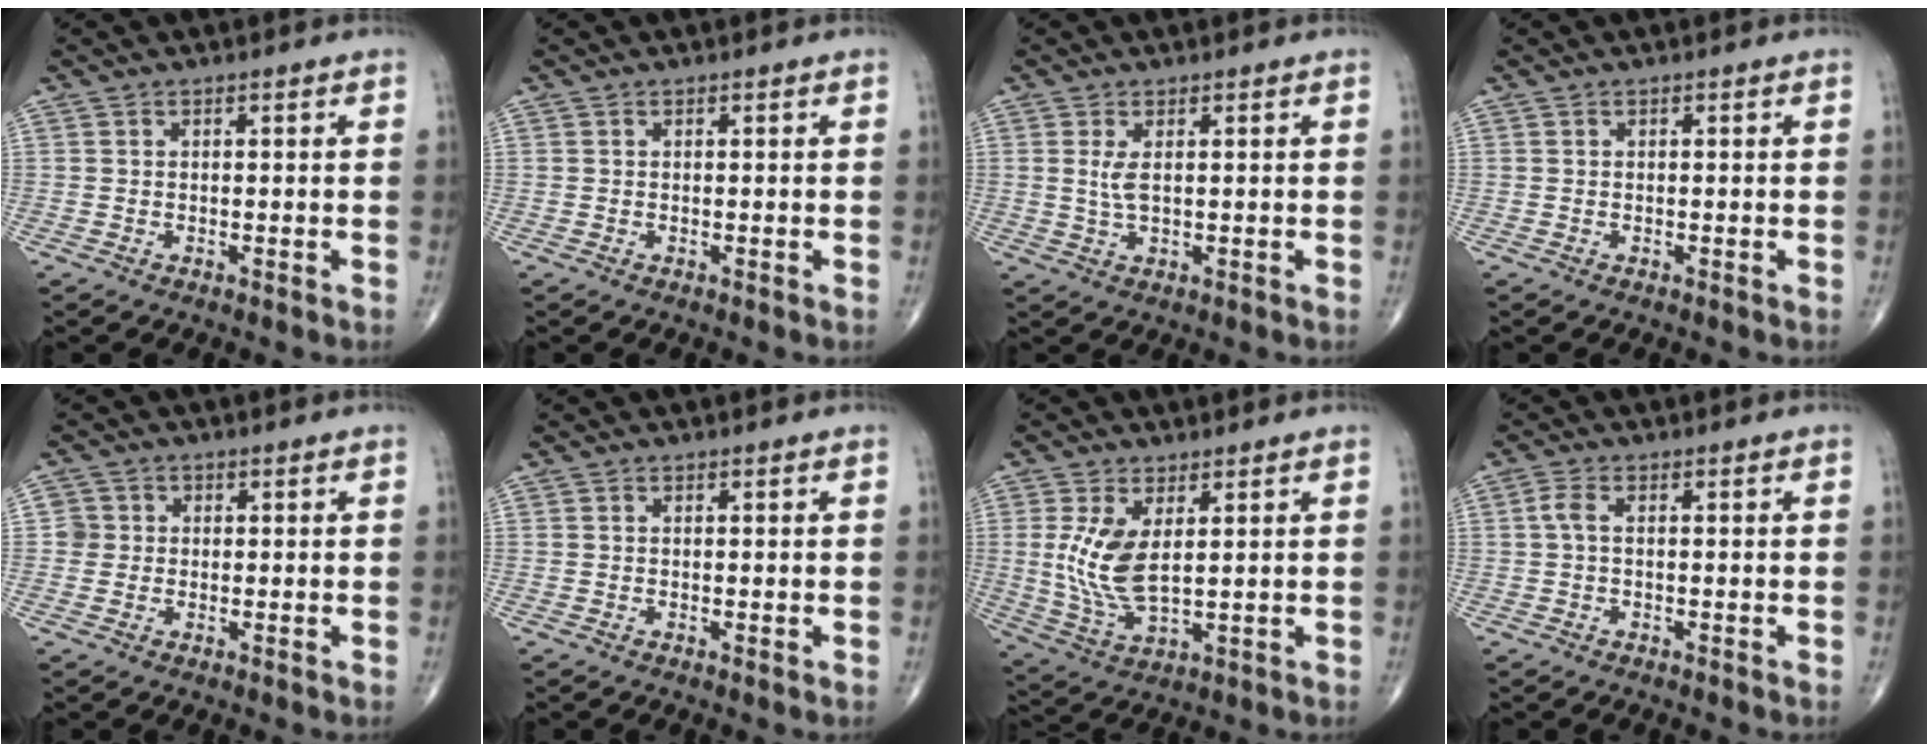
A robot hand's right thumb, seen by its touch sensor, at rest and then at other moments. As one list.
[{"total": 0.0}, {"total": 2.8, "force": [0.6, 1.0, 2.5], "torque": [-0.056, -0.005, 0.019]}, {"total": 0.0}, {"total": 2.6, "force": [0.0, 2.6, 0.2], "torque": [0.018, 0.008, -0.004]}, {"total": 0.0}, {"total": 9.4, "force": [1.9, 4.4, 8.1], "torque": [-0.169, -0.015, 0.049]}, {"total": 2.1, "force": [0.1, 0.8, 1.9], "torque": [-0.048, 0.004, -0.002]}]